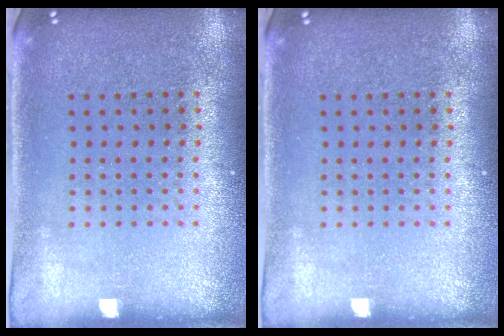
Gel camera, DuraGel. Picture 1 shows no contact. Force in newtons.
{"total": 0.0}